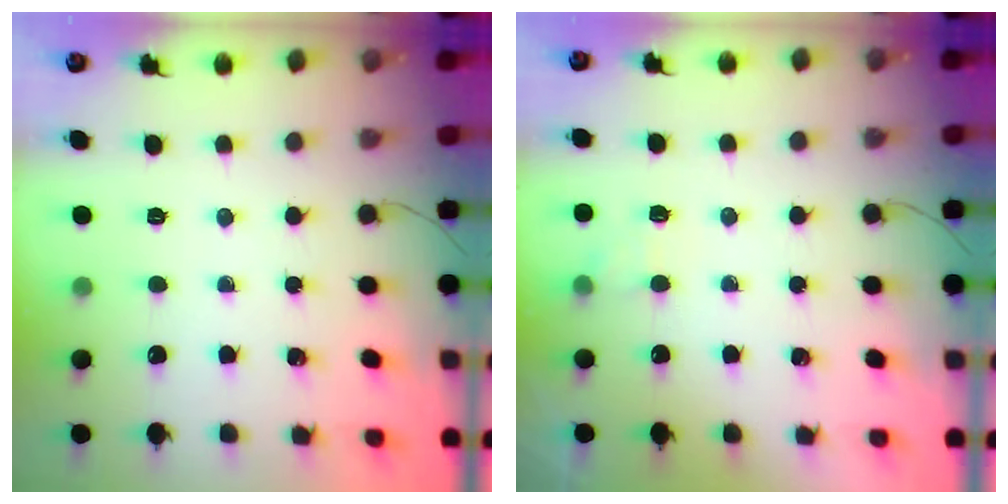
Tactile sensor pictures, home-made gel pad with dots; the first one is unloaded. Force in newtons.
{"total": 5.1, "press": 4.8, "slide": 1.5}